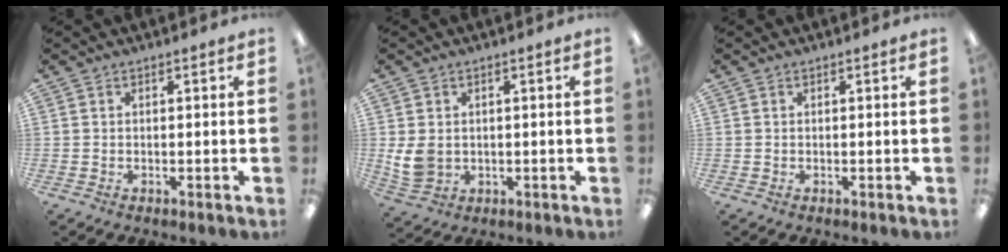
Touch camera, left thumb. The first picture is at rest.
{"total": 6.0, "force": [0.8, 4.7, 3.6], "torque": [-0.071, 0.005, 0.019]}
{"total": 0.0}